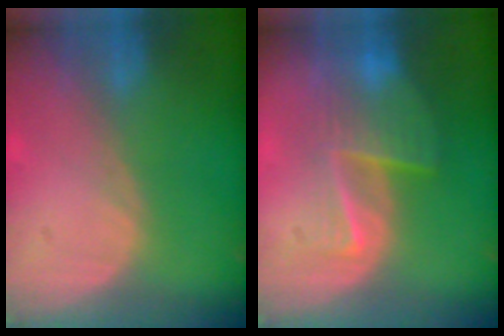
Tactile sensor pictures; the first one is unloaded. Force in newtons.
{"total": 6.7, "press": 6.4, "slide": 2.0}